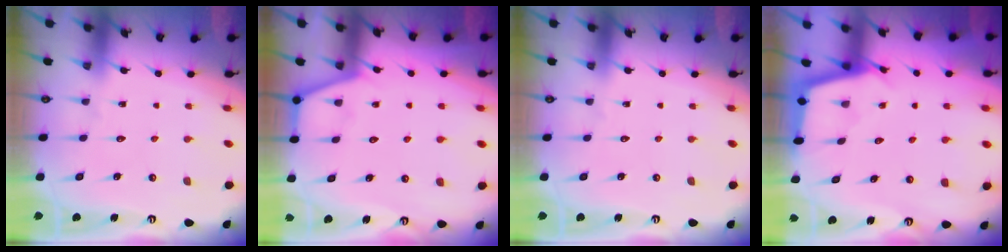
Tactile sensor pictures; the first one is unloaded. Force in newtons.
{"total": 5.8, "press": 5.8, "slide": 0.3}
{"total": 0.0}
{"total": 2.8, "press": 2.8, "slide": 0.3}